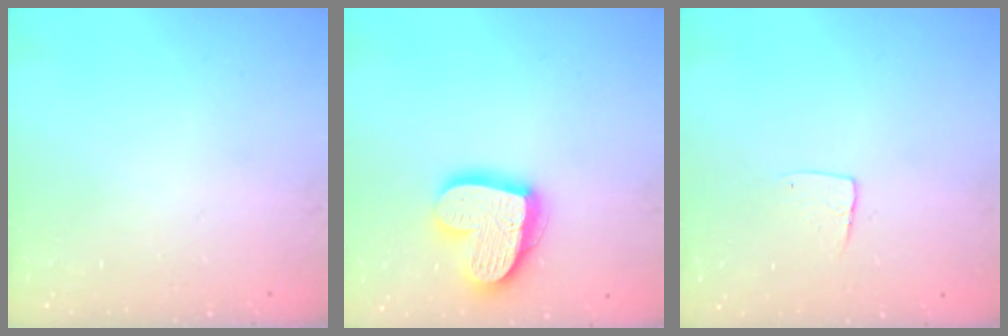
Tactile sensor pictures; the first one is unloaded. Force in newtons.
{"total": 17.9, "press": 17.9, "slide": 1.4}
{"total": 5.3, "press": 5.3, "slide": 0.4}